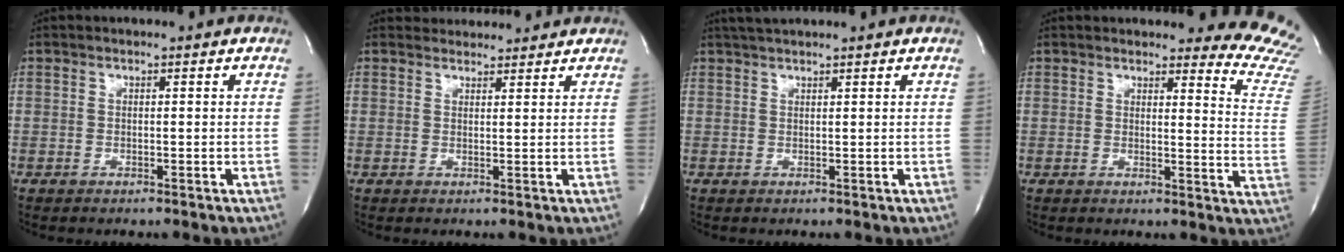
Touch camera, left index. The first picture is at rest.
{"total": 4.9, "force": [4.8, 1.2, 0.1], "torque": [-0.001, 0.020, 0.061]}
{"total": 2.9, "force": [2.6, -0.2, 1.2], "torque": [-0.019, 0.020, 0.049]}
{"total": 13.6, "force": [13.4, 1.1, 2.0], "torque": [0.013, -0.137, 0.103]}